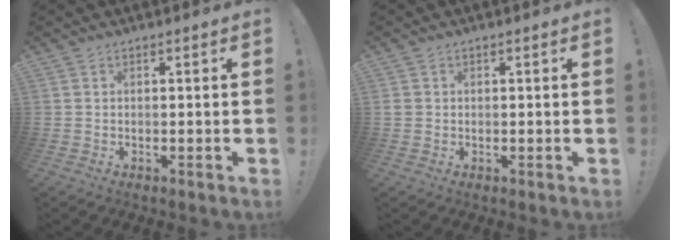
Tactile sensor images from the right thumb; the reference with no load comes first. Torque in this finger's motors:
{"motor_torque": [0.29, 0.26, -0.03, -0.03, -0.01]}